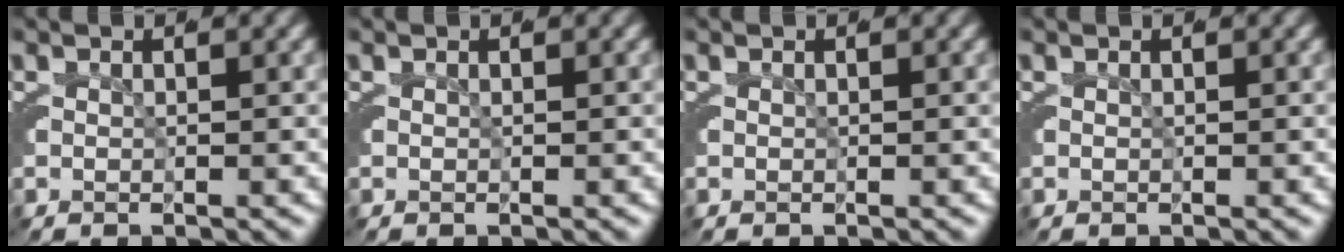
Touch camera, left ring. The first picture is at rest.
{"total": 0.0}
{"total": 0.0}
{"total": 0.0}